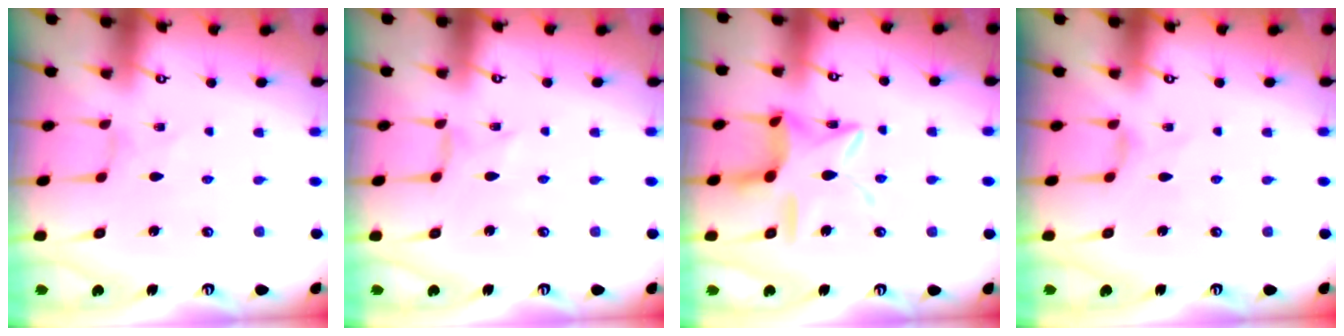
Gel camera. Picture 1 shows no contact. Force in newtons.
{"total": 0.0}
{"total": 13.8, "press": 13.8, "slide": 1.0}
{"total": 1.3, "press": 1.2, "slide": 0.4}